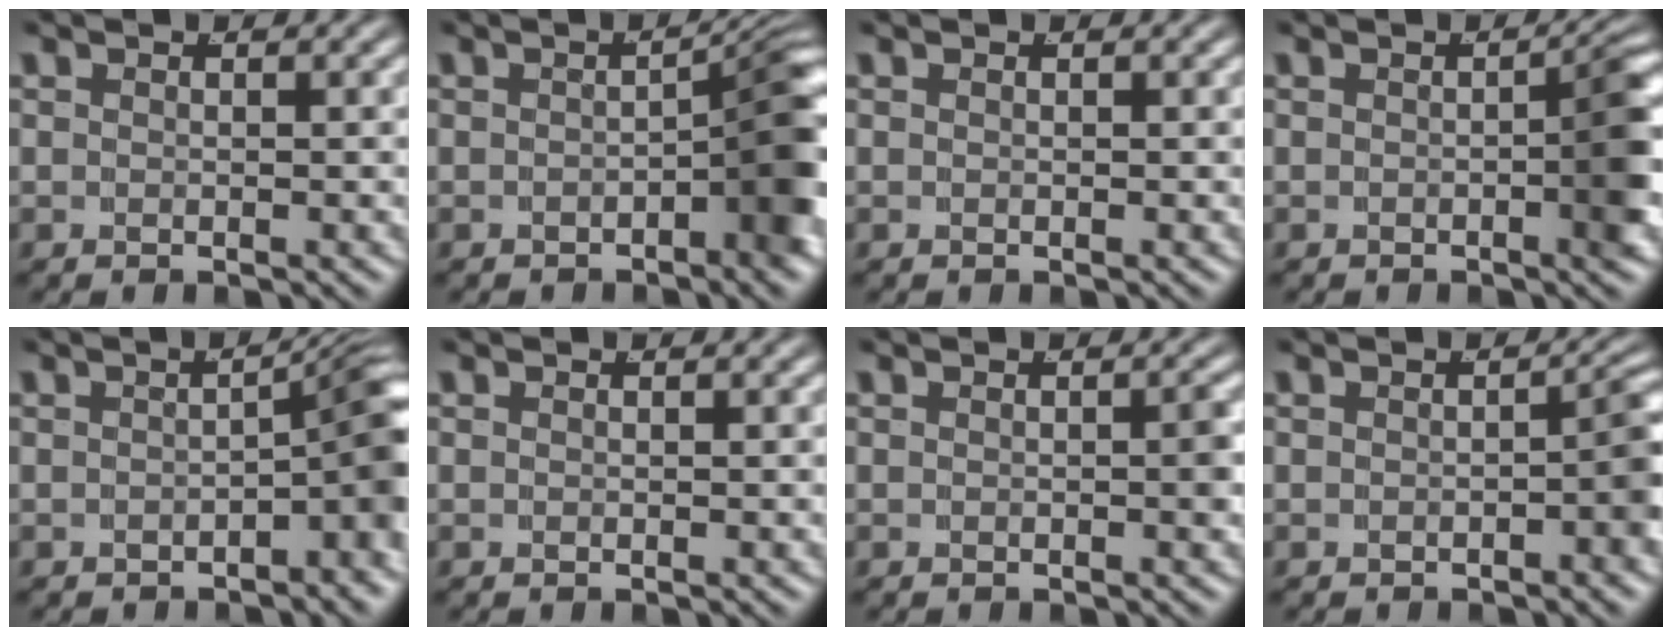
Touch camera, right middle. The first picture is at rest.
{"total": 5.4, "force": [-1.4, 1.9, 4.8], "torque": [-0.048, 0.000, -0.021]}
{"total": 0.0}
{"total": 3.5, "force": [-0.6, 0.7, 3.4], "torque": [-0.035, 0.005, -0.014]}
{"total": 5.0, "force": [-1.3, 1.5, 4.6], "torque": [-0.043, 0.002, -0.019]}
{"total": 0.0}
{"total": 0.7, "force": [-0.2, 0.0, 0.7], "torque": [-0.007, 0.001, -0.004]}
{"total": 2.5, "force": [-0.8, 0.7, 2.3], "torque": [-0.029, -0.001, -0.011]}